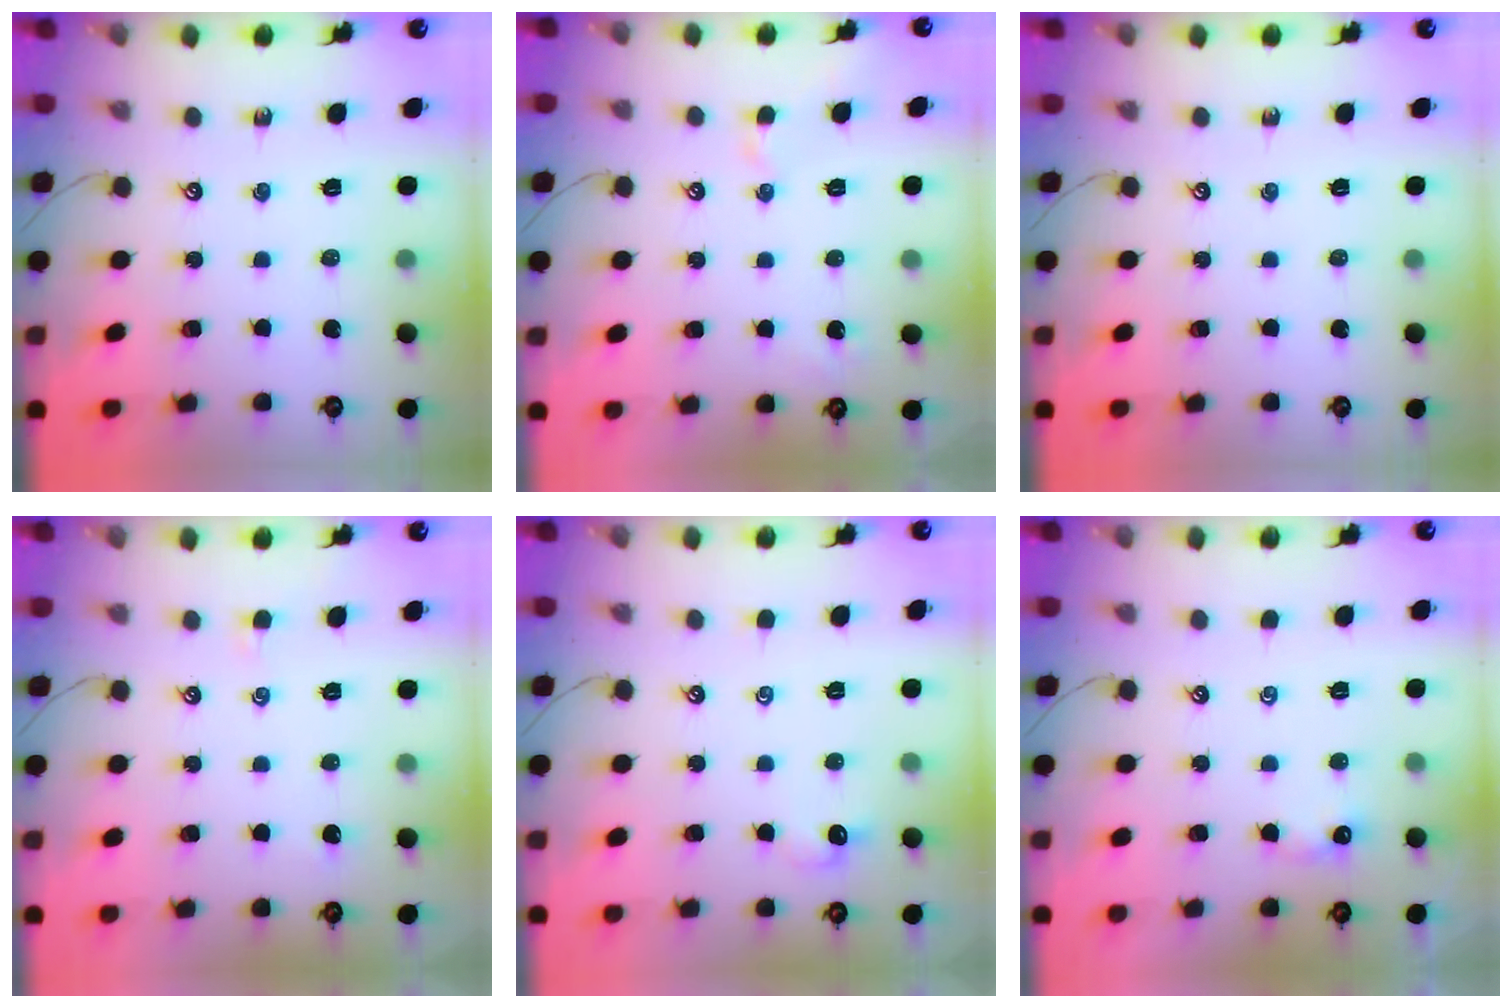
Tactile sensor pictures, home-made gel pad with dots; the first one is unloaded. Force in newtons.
{"total": 1.7, "press": 1.6, "slide": 0.6}
{"total": 0.0}
{"total": 1.8, "press": 1.7, "slide": 0.3}
{"total": 1.0, "press": 0.8, "slide": 0.6}
{"total": 1.2, "press": 1.2, "slide": 0.3}